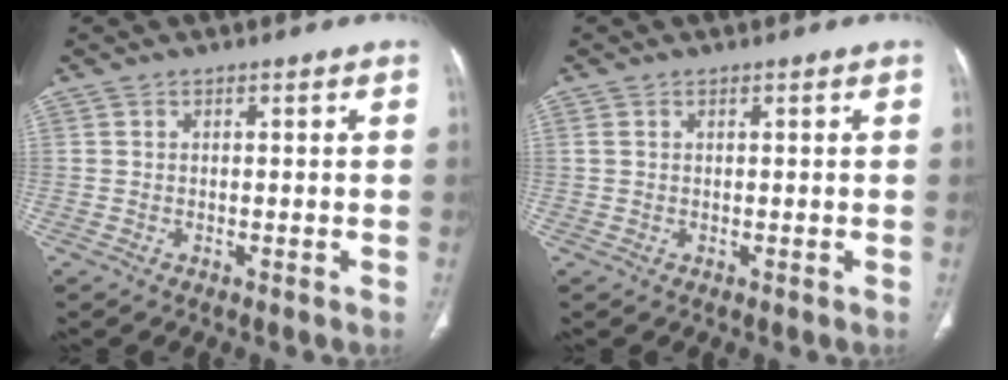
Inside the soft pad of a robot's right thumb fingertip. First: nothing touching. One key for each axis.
{"total": 0.8, "fx": 0.4, "fy": 0.5, "fz": 0.5, "tx": -0.013, "ty": 0.009, "tz": 0.012}